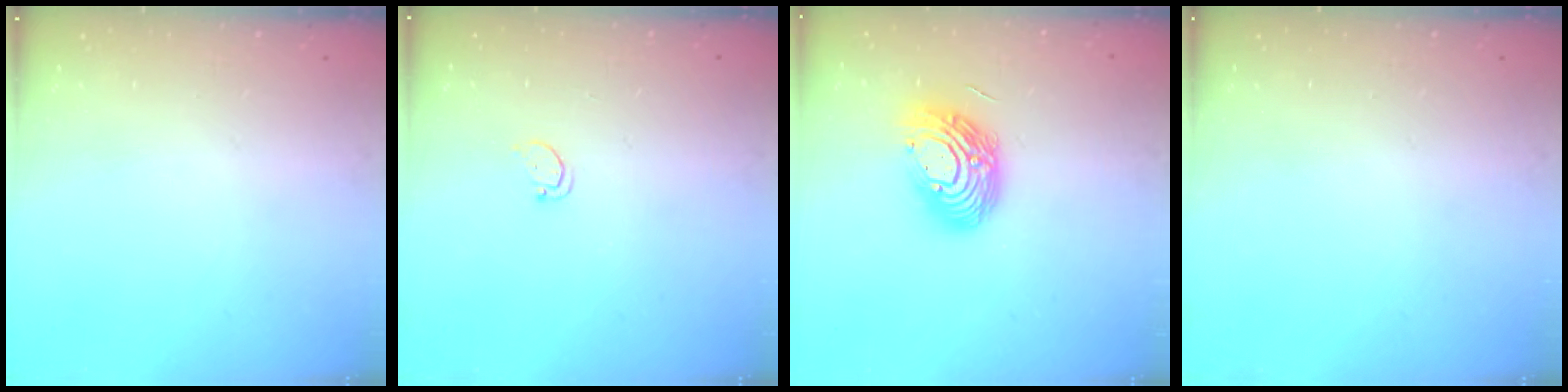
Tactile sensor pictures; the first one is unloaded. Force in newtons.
{"total": 1.7, "press": 1.7, "slide": 0.2}
{"total": 14.2, "press": 14.1, "slide": 1.2}
{"total": 0.0}